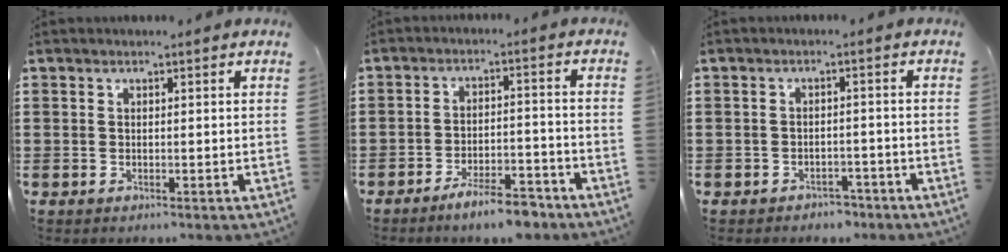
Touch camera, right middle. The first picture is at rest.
{"total": 6.6, "force": [-5.6, 0.9, 3.3], "torque": [-0.062, 0.000, -0.106]}
{"total": 2.1, "force": [-2.0, 0.6, -0.2], "torque": [-0.005, 0.003, -0.046]}